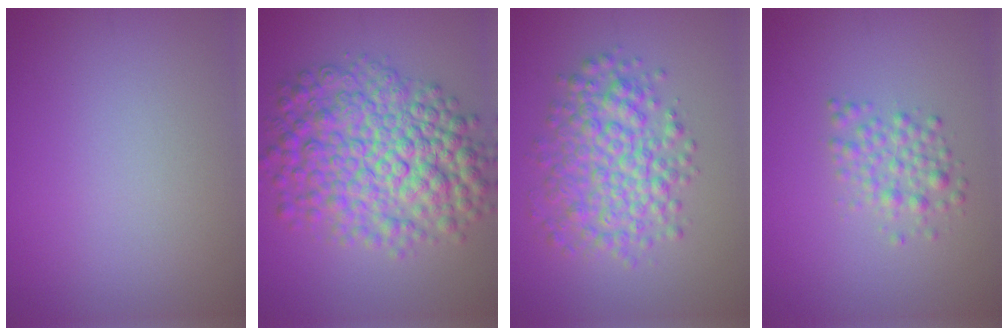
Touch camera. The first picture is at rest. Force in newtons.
{"total": 9.3, "press": 9.3, "slide": 0.1}
{"total": 5.4, "press": 5.4, "slide": 0.1}
{"total": 2.3, "press": 2.3, "slide": 0.0}